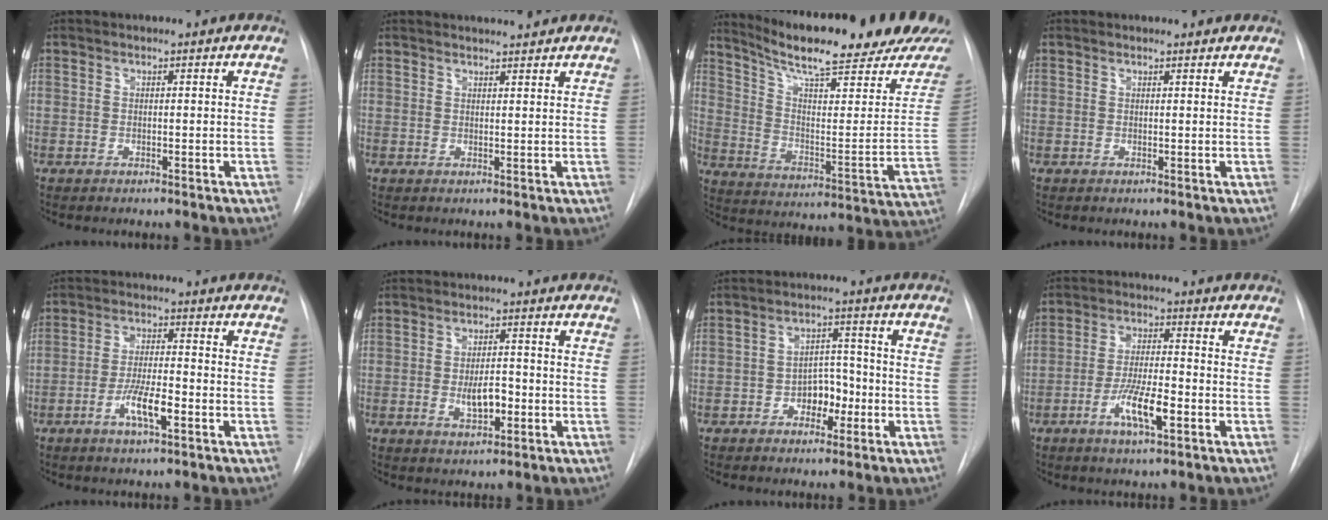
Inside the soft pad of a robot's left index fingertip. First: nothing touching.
{"total": 4.1, "force": [4.0, 0.2, 0.9], "torque": [-0.015, 0.013, 0.051]}
{"total": 24.9, "force": [21.2, 1.5, 12.9], "torque": [-0.198, -0.072, 0.292]}
{"total": 2.1, "force": [2.0, 0.4, 0.3], "torque": [-0.014, 0.005, 0.020]}
{"total": 5.8, "force": [-2.6, 1.0, 5.1], "torque": [-0.099, -0.002, -0.047]}
{"total": 4.5, "force": [-1.1, 1.9, 3.9], "torque": [-0.064, 0.000, -0.013]}
{"total": 5.0, "force": [-2.0, 3.1, 3.4], "torque": [-0.046, 0.015, -0.032]}
{"total": 7.3, "force": [-3.1, 1.4, 6.5], "torque": [-0.123, -0.005, -0.055]}